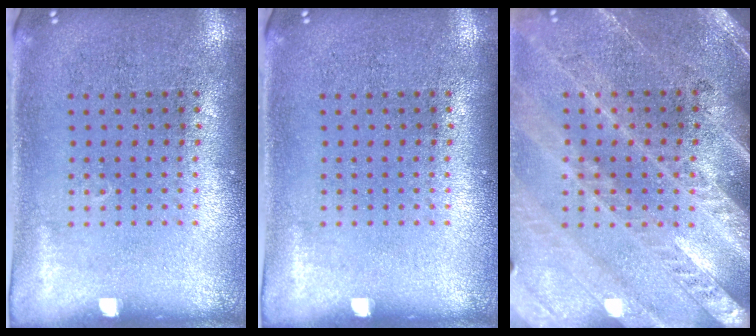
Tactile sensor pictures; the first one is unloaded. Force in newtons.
{"total": 0.0}
{"total": 2.9, "press": 2.6, "slide": 1.1}